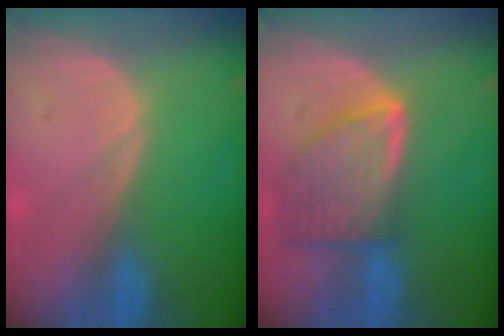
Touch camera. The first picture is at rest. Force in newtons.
{"total": 8.1, "press": 7.2, "slide": 3.6}